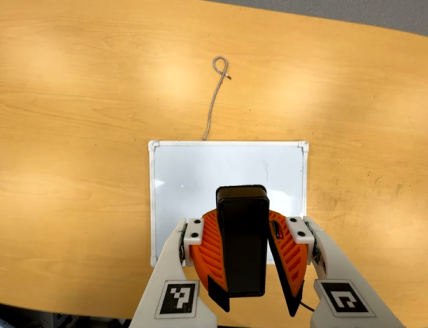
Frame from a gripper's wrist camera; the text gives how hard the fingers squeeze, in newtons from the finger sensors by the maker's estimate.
{"total": 10.4, "left": 10.2, "right": 10.6}